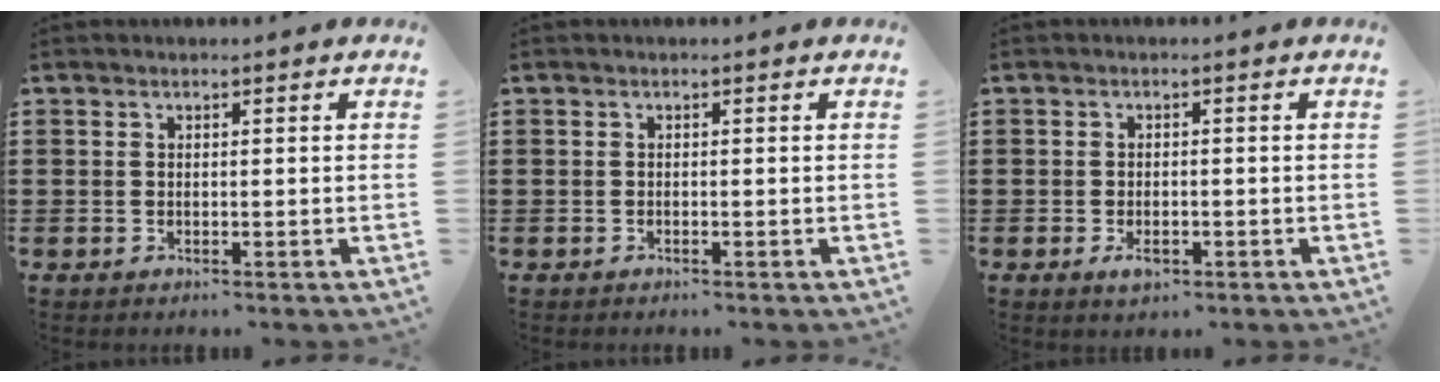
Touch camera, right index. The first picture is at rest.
{"total": 0.0}
{"total": 2.0, "force": [-0.8, 1.0, 1.5], "torque": [-0.028, 0.000, -0.015]}